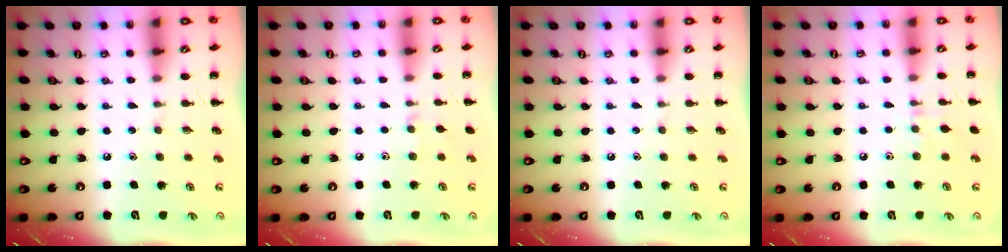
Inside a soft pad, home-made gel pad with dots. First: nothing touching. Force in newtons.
{"total": 2.9, "press": 2.7, "slide": 1.1}
{"total": 0.0}
{"total": 6.0, "press": 5.7, "slide": 1.9}